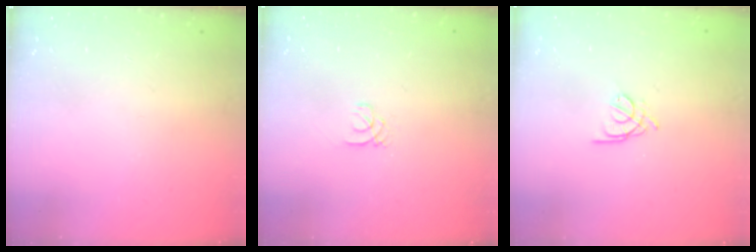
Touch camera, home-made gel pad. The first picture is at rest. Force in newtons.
{"total": 1.0, "press": 1.0, "slide": 0.1}
{"total": 2.2, "press": 2.2, "slide": 0.5}